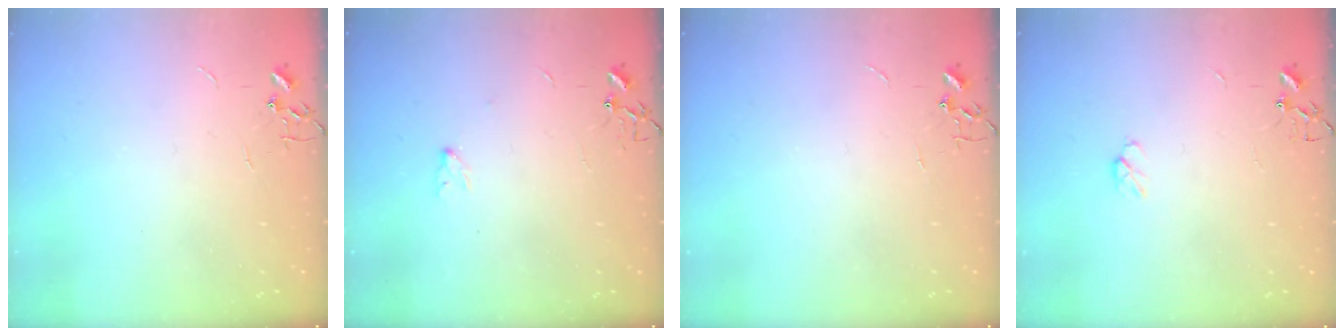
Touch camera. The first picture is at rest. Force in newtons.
{"total": 5.5, "press": 4.4, "slide": 3.2}
{"total": 0.0}
{"total": 3.7, "press": 3.7, "slide": 0.7}